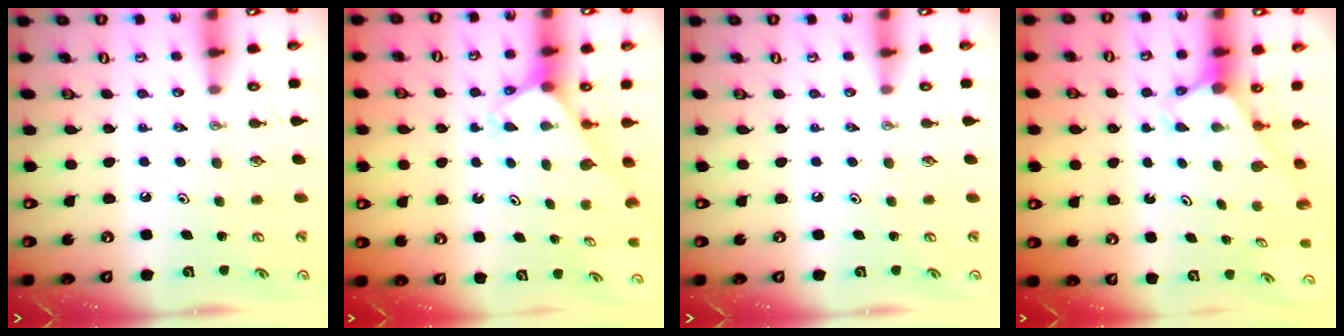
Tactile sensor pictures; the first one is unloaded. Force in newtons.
{"total": 2.6, "press": 2.6, "slide": 0.2}
{"total": 0.0}
{"total": 2.7, "press": 2.7, "slide": 0.0}